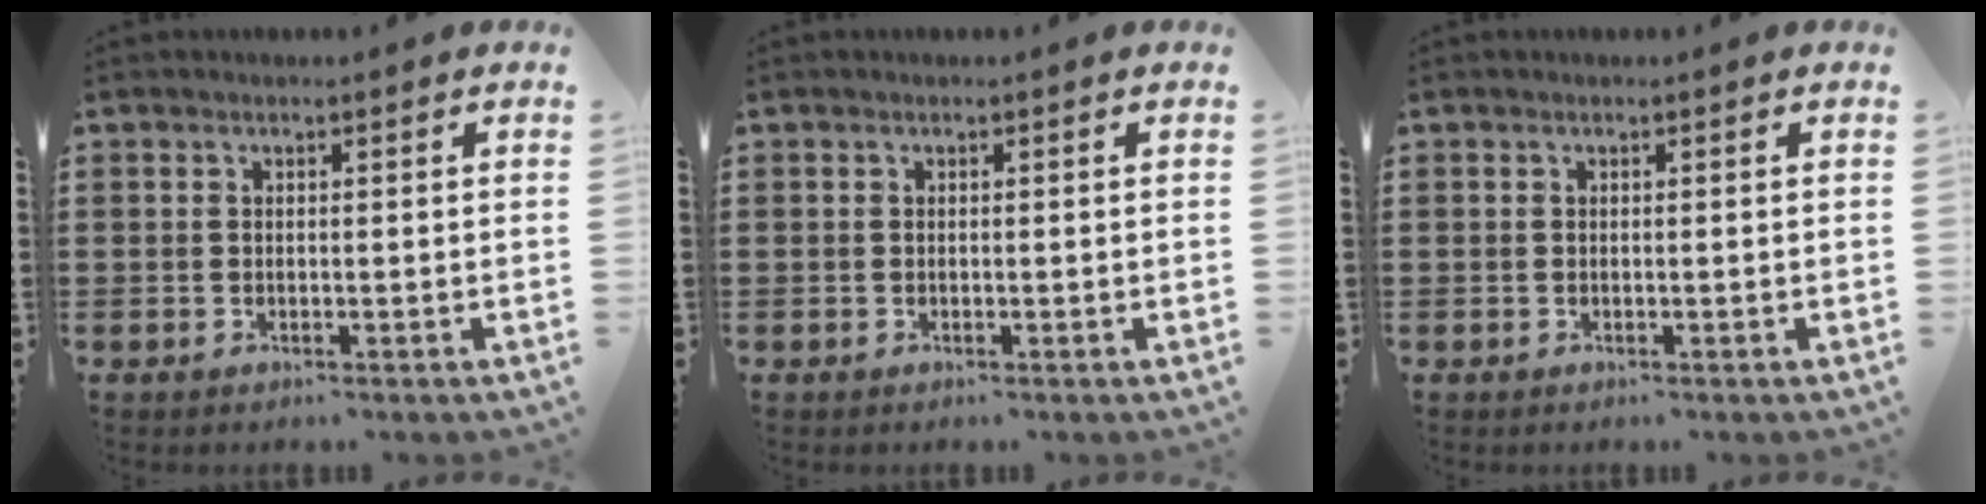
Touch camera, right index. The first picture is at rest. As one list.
[{"total": 0.0}, {"total": 0.0}]